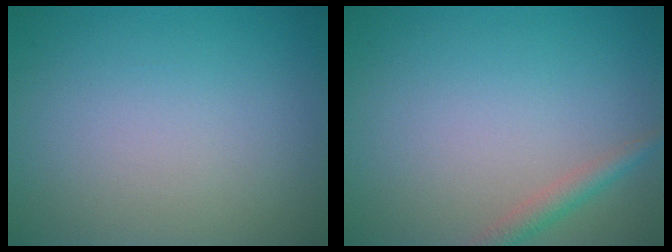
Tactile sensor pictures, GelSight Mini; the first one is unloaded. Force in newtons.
{"total": 1.8, "press": 1.8, "slide": 0.1}